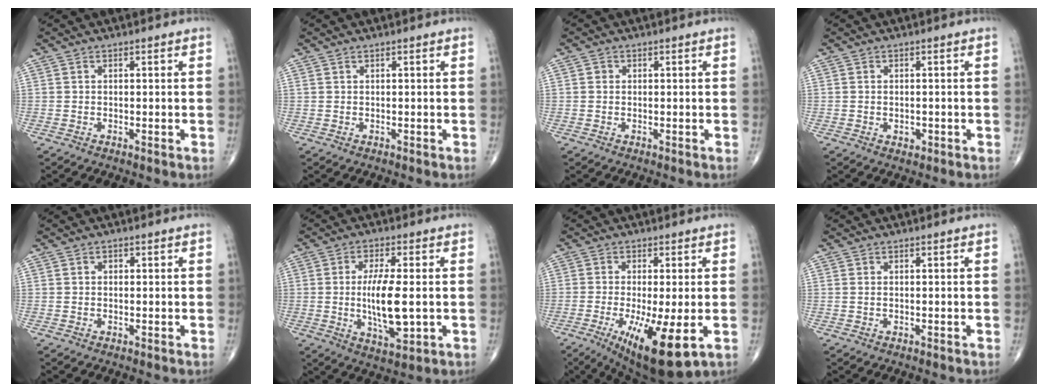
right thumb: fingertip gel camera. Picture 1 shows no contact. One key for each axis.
{"total": 0.0}
{"total": 0.8, "fx": 0.1, "fy": 0.8, "fz": 0.2, "tx": 0.001, "ty": 0.002, "tz": 0.000}
{"total": 1.3, "fx": -0.3, "fy": 1.0, "fz": 0.8, "tx": -0.007, "ty": 0.000, "tz": -0.002}
{"total": 0.5, "fx": 0.1, "fy": 0.5, "fz": 0.3, "tx": 0.000, "ty": 0.000, "tz": 0.001}
{"total": 10.5, "fx": -0.5, "fy": 3.3, "fz": 9.9, "tx": -0.181, "ty": -0.013, "tz": -0.004}
{"total": 13.1, "fx": -4.2, "fy": 3.3, "fz": 12.0, "tx": -0.204, "ty": -0.025, "tz": -0.055}
{"total": 0.0}